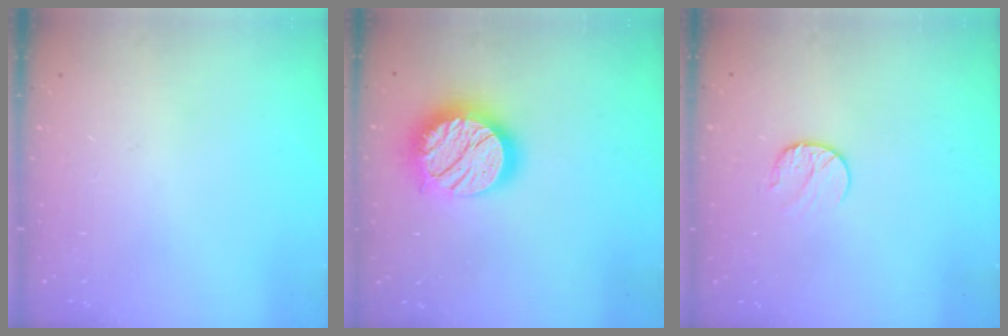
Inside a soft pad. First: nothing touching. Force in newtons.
{"total": 19.8, "press": 19.8, "slide": 1.1}
{"total": 7.1, "press": 7.1, "slide": 0.8}